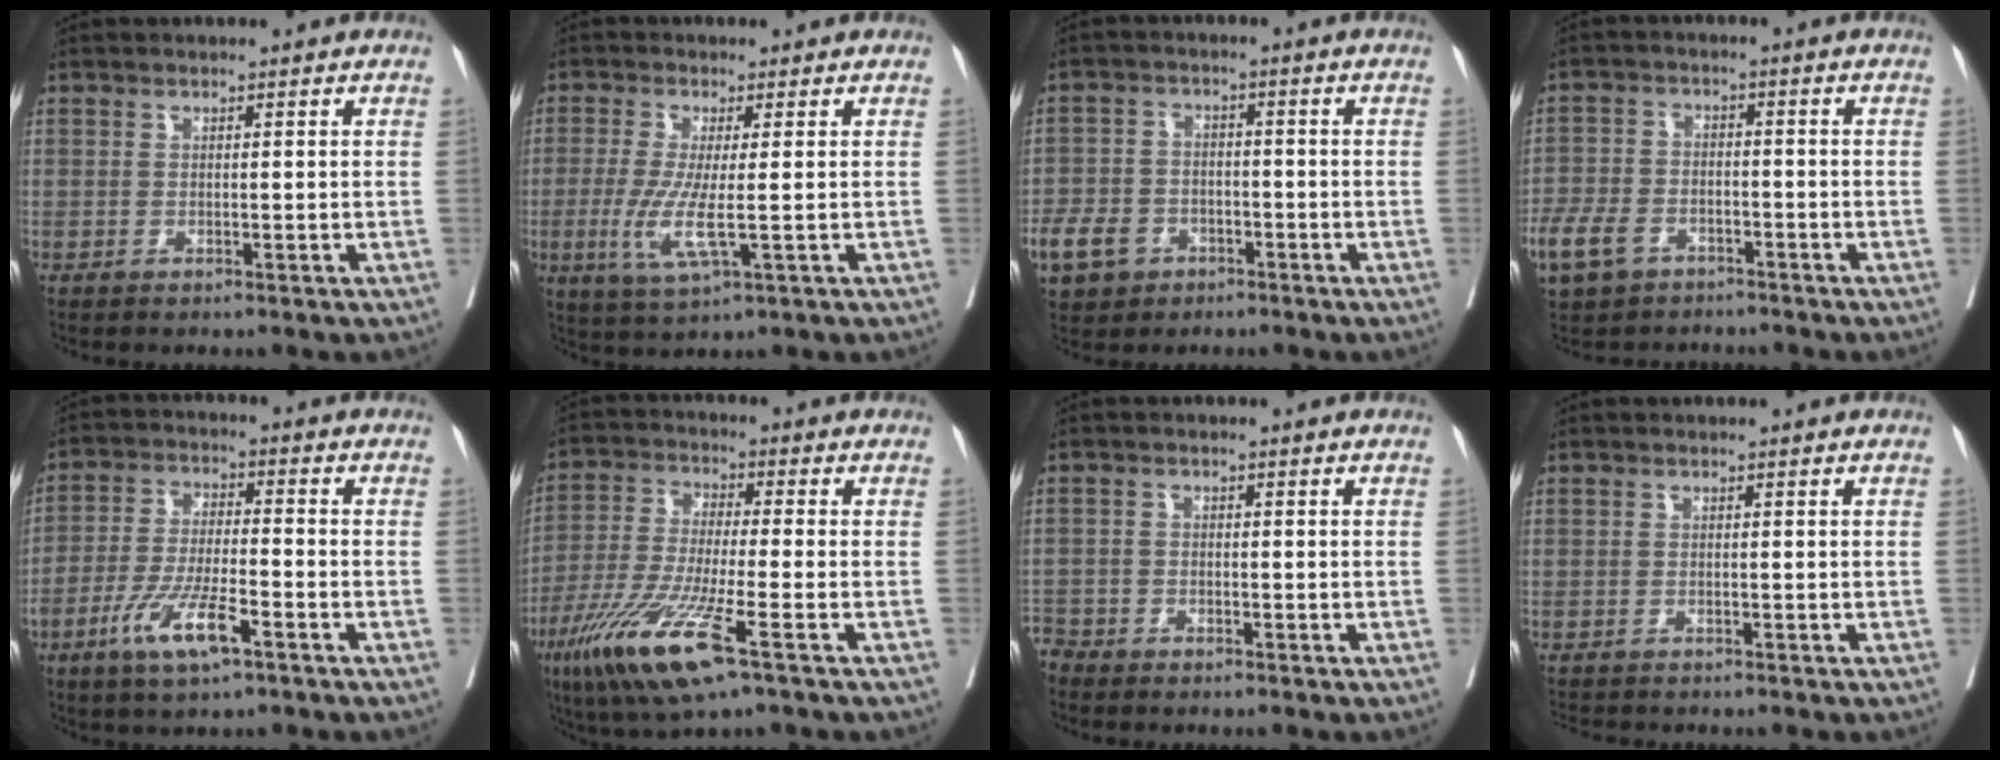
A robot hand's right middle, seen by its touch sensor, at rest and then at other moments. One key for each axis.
{"total": 6.8, "fx": -1.2, "fy": 0.7, "fz": 6.7, "tx": -0.143, "ty": -0.020, "tz": -0.024}
{"total": 7.2, "fx": -3.8, "fy": 5.4, "fz": 3.0, "tx": -0.073, "ty": 0.002, "tz": -0.062}
{"total": 8.2, "fx": -5.4, "fy": 4.8, "fz": 3.8, "tx": -0.098, "ty": -0.002, "tz": -0.097}
{"total": 8.4, "fx": -4.5, "fy": 1.5, "fz": 6.9, "tx": -0.140, "ty": -0.009, "tz": -0.084}
{"total": 13.3, "fx": -6.8, "fy": 0.9, "fz": 11.4, "tx": -0.236, "ty": -0.034, "tz": -0.126}
{"total": 2.8, "fx": -2.6, "fy": 1.1, "fz": -0.6, "tx": 0.008, "ty": 0.000, "tz": -0.054}
{"total": 4.2, "fx": -3.9, "fy": 0.5, "fz": 1.3, "tx": -0.022, "ty": -0.009, "tz": -0.062}